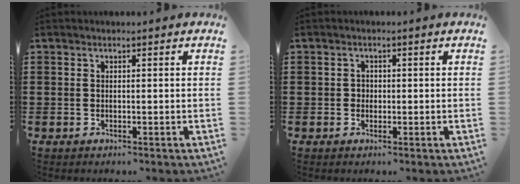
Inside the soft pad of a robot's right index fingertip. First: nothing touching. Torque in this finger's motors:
{"motor_torque": [0.27, 0.09, 0.08, 0.02]}